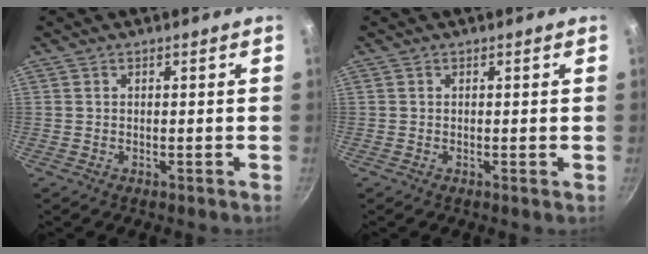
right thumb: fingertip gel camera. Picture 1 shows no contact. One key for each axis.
{"total": 0.0}